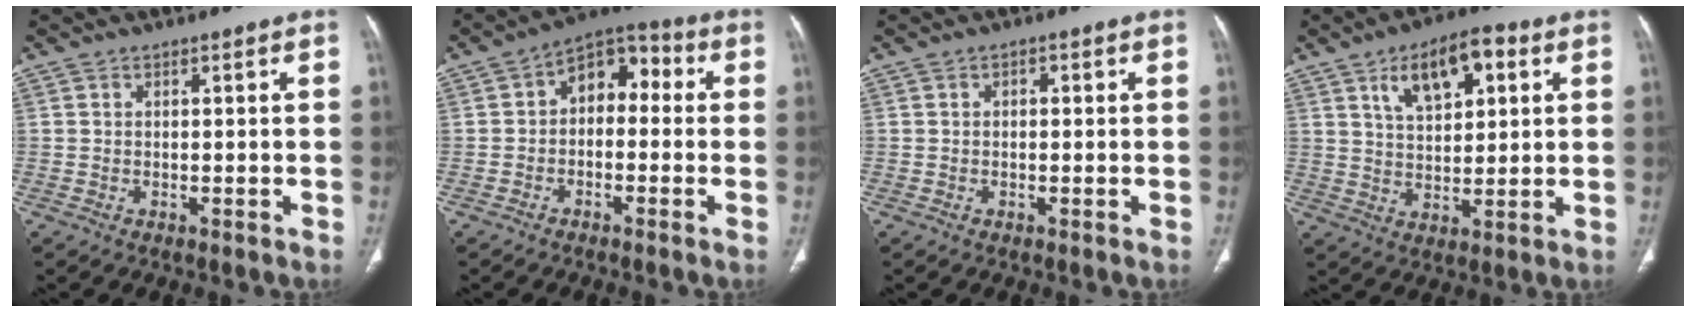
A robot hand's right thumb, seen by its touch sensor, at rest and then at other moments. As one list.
[{"total": 8.4, "force": [0.0, 5.7, 6.1], "torque": [-0.055, 0.040, -0.019]}, {"total": 1.0, "force": [0.1, 0.7, 0.7], "torque": [-0.001, 0.003, -0.002]}, {"total": 11.7, "force": [5.0, 5.8, 8.9], "torque": [-0.120, -0.005, 0.082]}]